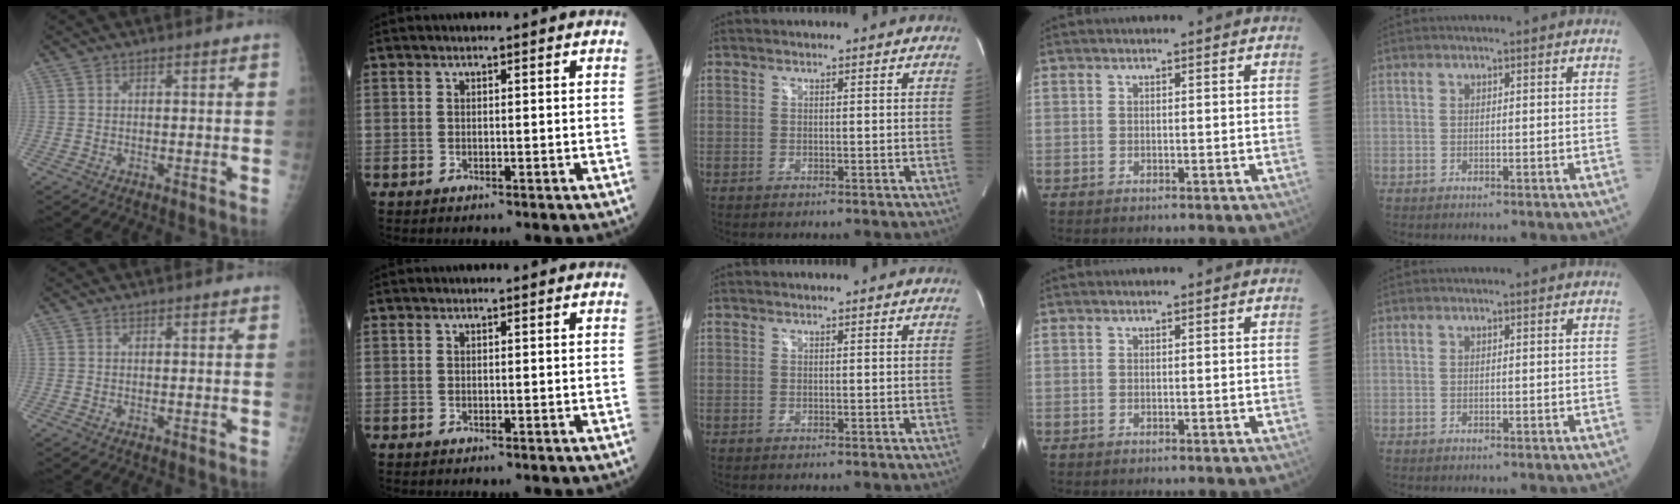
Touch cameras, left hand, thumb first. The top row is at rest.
{}